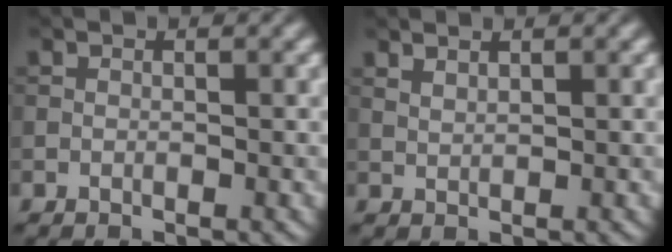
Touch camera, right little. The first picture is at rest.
{"total": 1.0, "force": [0.9, 0.2, 0.4], "torque": [-0.010, 0.000, 0.020]}